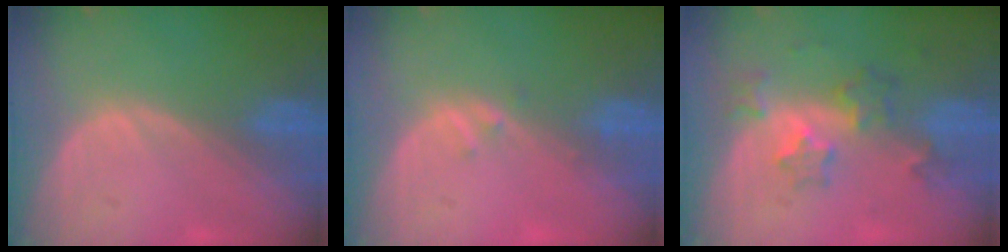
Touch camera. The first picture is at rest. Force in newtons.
{"total": 1.0, "press": 0.9, "slide": 0.5}
{"total": 5.8, "press": 5.3, "slide": 2.3}